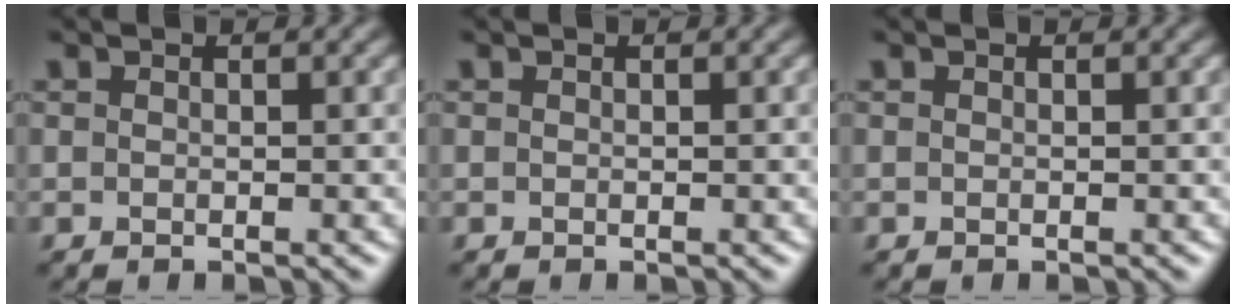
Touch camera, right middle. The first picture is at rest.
{"total": 0.0}
{"total": 0.0}